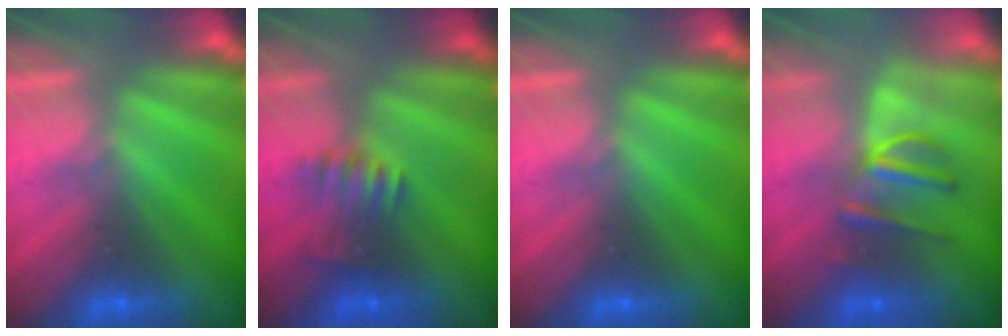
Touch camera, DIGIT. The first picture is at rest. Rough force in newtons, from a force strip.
{"total": 3.6}
{"total": 0.0}
{"total": 2.9}